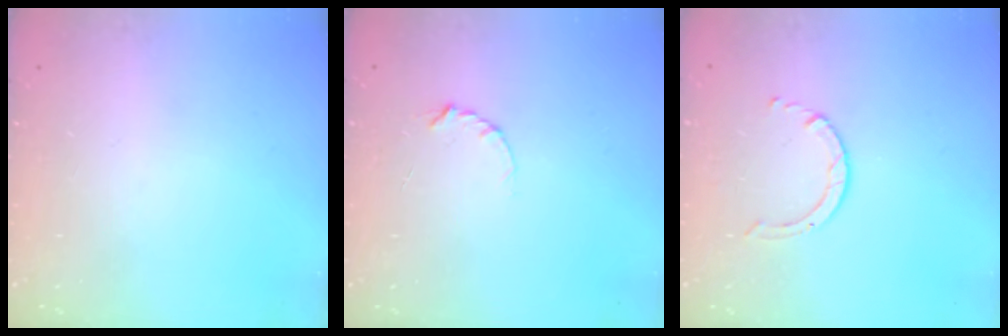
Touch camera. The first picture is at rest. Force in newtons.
{"total": 2.9, "press": 2.9, "slide": 0.3}
{"total": 2.5, "press": 2.4, "slide": 0.3}